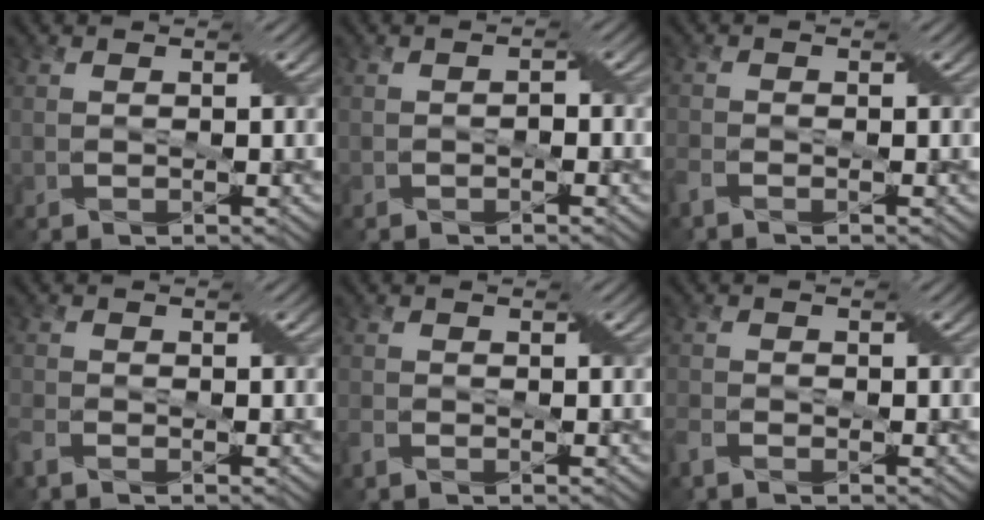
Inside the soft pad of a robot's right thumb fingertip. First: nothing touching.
{"total": 1.0, "force": [-0.6, 0.5, 0.6], "torque": [-0.013, 0.004, -0.011]}
{"total": 1.9, "force": [-1.4, 0.7, 1.0], "torque": [-0.031, -0.003, -0.034]}
{"total": 2.3, "force": [-1.7, 0.9, 1.3], "torque": [-0.037, -0.006, -0.044]}
{"total": 1.3, "force": [-1.0, 0.6, 0.7], "torque": [-0.021, 0.000, -0.023]}
{"total": 2.2, "force": [-1.6, 0.9, 1.1], "torque": [-0.031, -0.002, -0.038]}